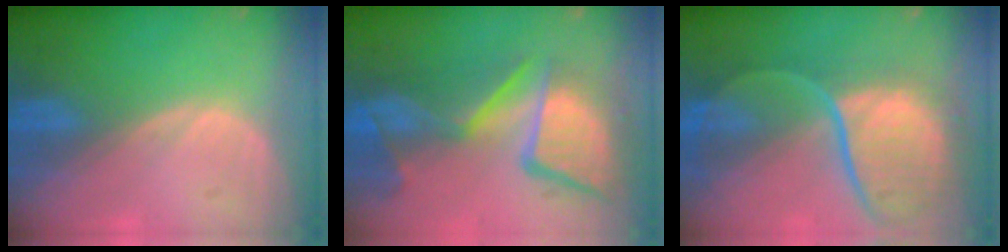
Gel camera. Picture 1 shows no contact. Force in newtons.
{"total": 13.5, "press": 11.1, "slide": 7.7}
{"total": 12.0, "press": 9.9, "slide": 6.9}